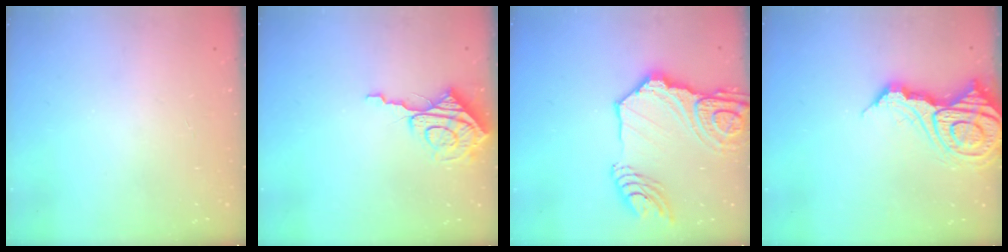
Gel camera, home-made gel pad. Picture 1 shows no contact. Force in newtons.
{"total": 9.7, "press": 9.7, "slide": 0.8}
{"total": 23.1, "press": 22.9, "slide": 2.8}
{"total": 17.8, "press": 17.7, "slide": 2.2}